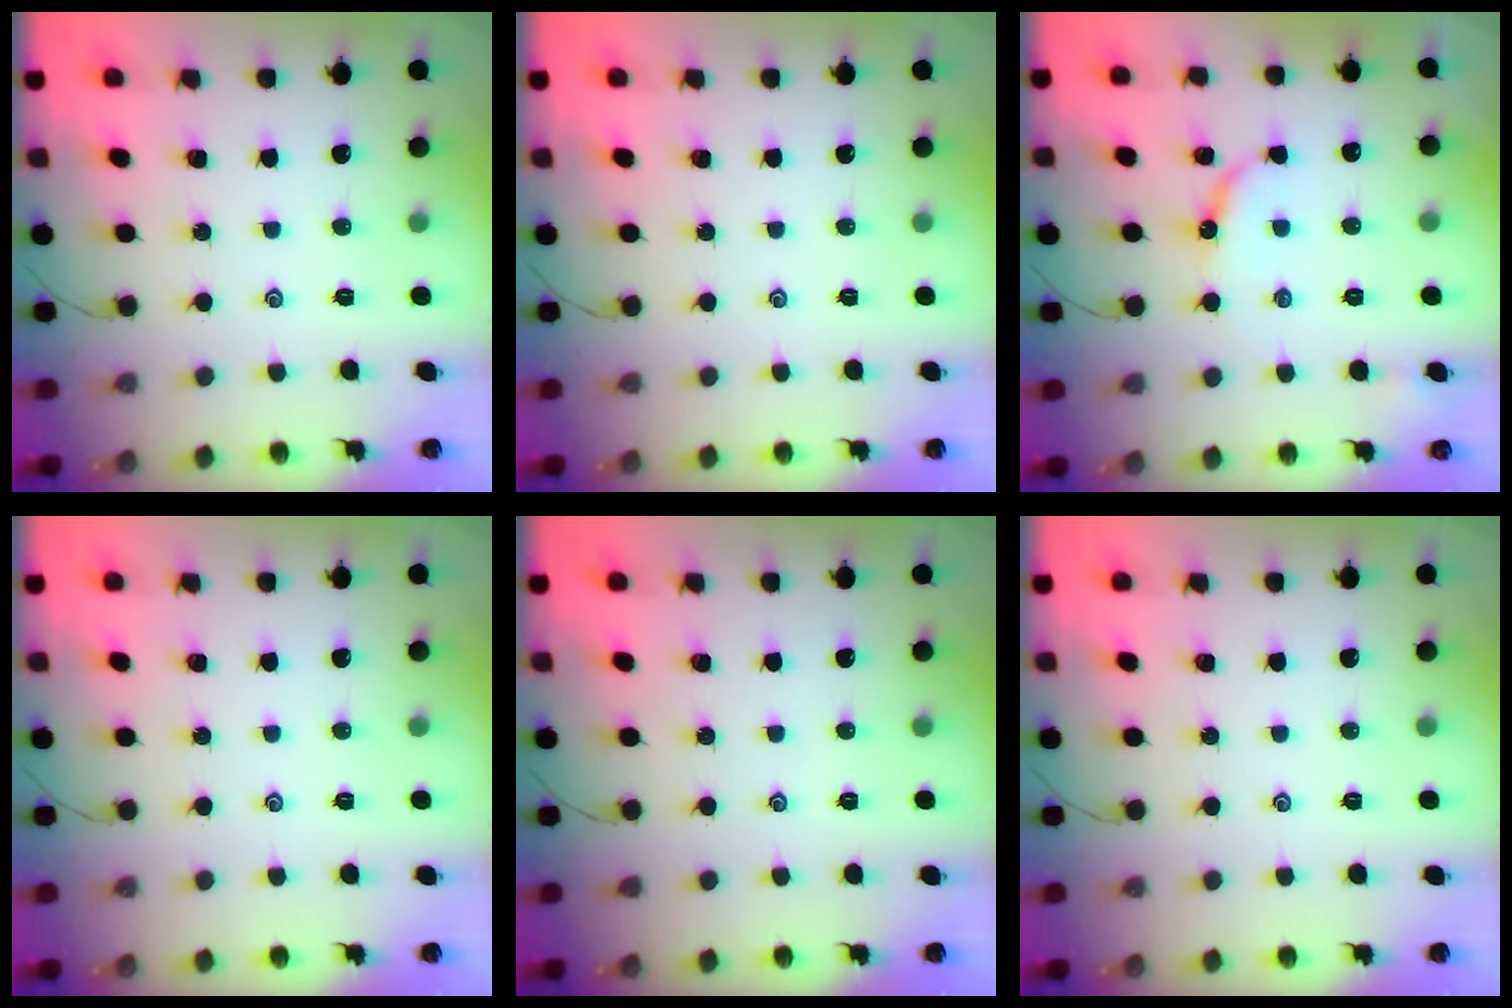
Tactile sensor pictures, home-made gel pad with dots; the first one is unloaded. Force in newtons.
{"total": 0.0}
{"total": 6.6, "press": 6.6, "slide": 0.7}
{"total": 0.0}
{"total": 0.0}
{"total": 0.0}